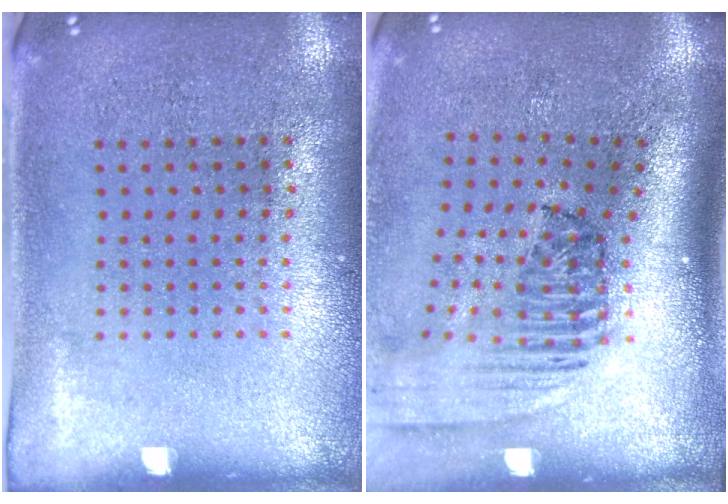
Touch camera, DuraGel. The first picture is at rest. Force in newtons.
{"total": 2.3, "press": 1.6, "slide": 1.7}